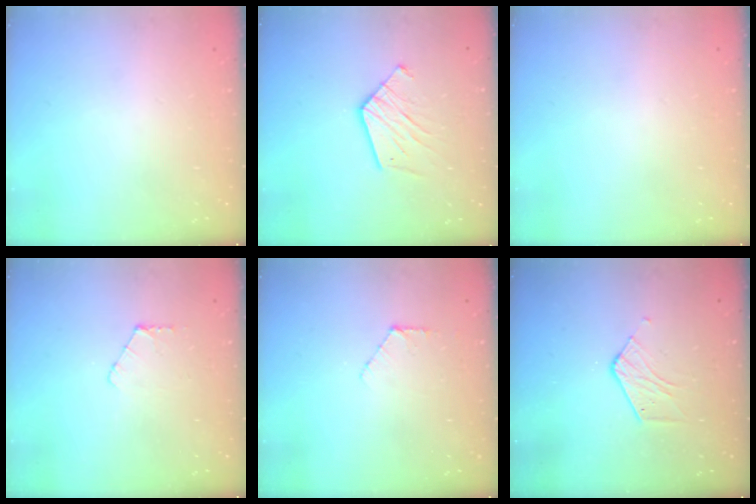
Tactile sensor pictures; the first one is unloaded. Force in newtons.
{"total": 10.4, "press": 10.4, "slide": 0.5}
{"total": 0.0}
{"total": 4.2, "press": 4.2, "slide": 0.4}
{"total": 5.7, "press": 5.7, "slide": 0.6}
{"total": 5.9, "press": 5.9, "slide": 0.6}